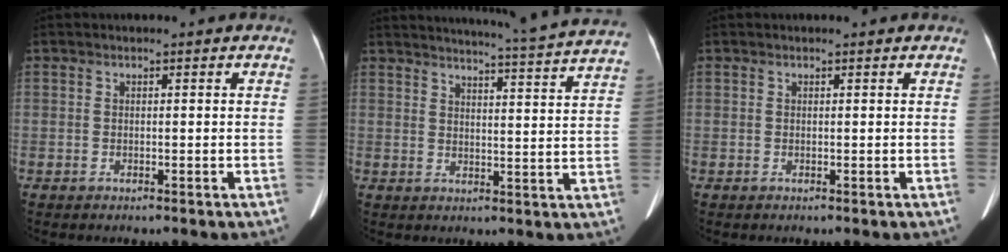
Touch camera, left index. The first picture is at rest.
{"total": 19.1, "force": [18.0, -1.6, 6.2], "torque": [-0.105, -0.057, 0.213]}
{"total": 0.8, "force": [0.8, 0.1, 0.2], "torque": [-0.011, 0.005, 0.009]}